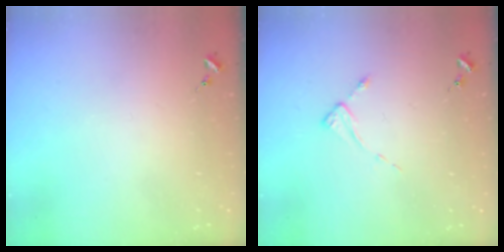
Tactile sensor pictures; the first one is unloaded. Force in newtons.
{"total": 2.5, "press": 2.5, "slide": 0.3}